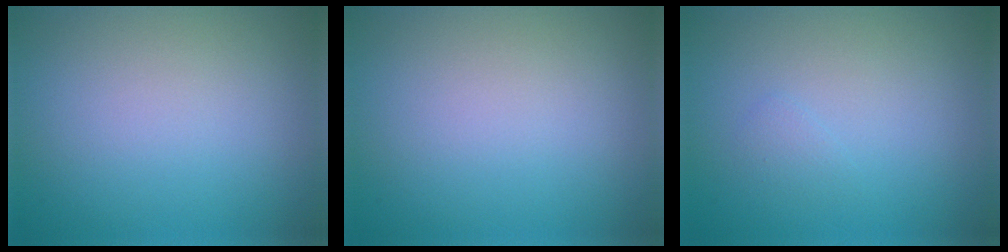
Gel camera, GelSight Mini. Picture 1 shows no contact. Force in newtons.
{"total": 0.0}
{"total": 0.7, "press": 0.7, "slide": 0.1}